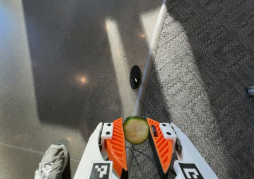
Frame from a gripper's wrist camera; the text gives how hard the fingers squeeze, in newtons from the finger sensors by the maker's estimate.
{"total": 6.8, "left": 6.5, "right": 7.1}